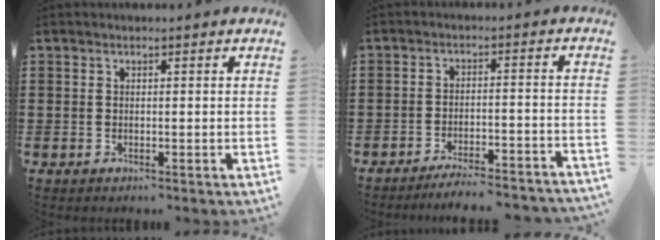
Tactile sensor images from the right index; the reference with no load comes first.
{"total": 4.4, "force": [-4.2, -0.2, 1.5], "torque": [-0.026, -0.006, -0.081]}